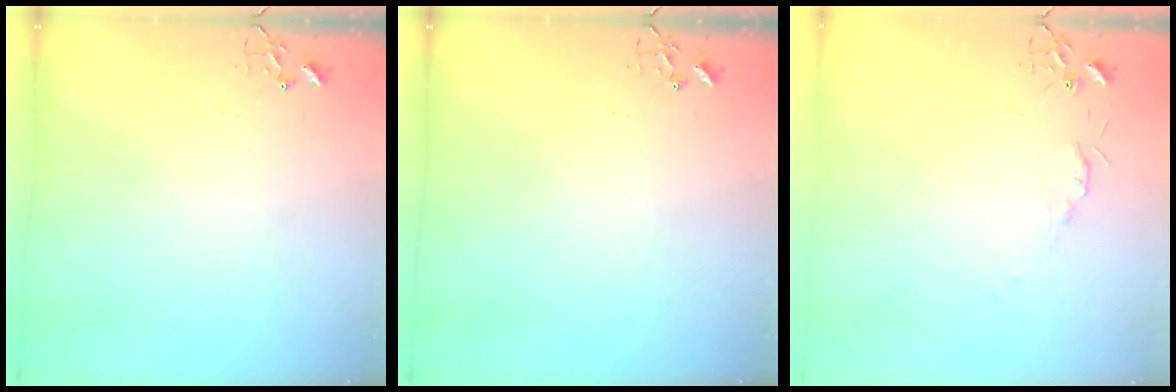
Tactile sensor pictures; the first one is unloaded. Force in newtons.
{"total": 0.0}
{"total": 4.8, "press": 4.8, "slide": 0.7}